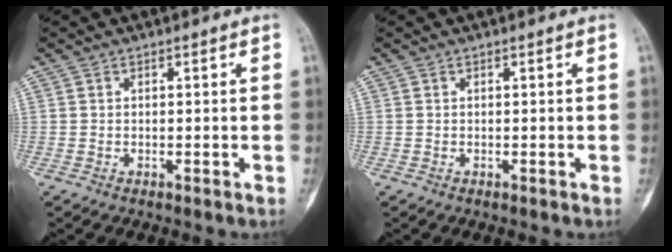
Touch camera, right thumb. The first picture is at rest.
{"total": 0.0}